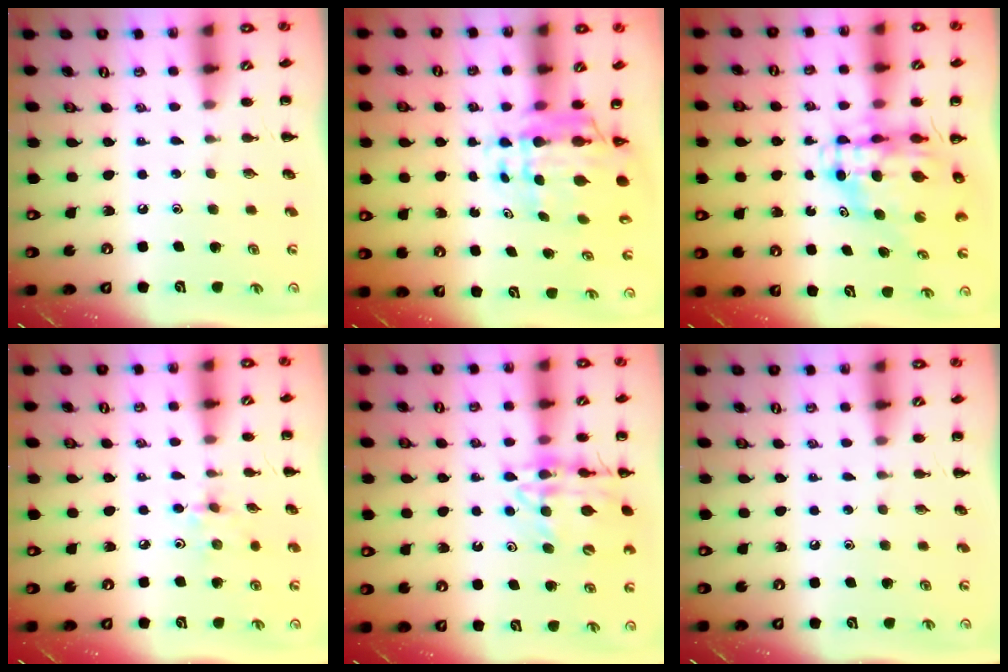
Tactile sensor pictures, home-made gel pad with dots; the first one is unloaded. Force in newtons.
{"total": 7.9, "press": 7.5, "slide": 2.6}
{"total": 10.4, "press": 9.8, "slide": 3.4}
{"total": 2.9, "press": 2.7, "slide": 0.9}
{"total": 15.1, "press": 14.8, "slide": 2.6}
{"total": 0.0}